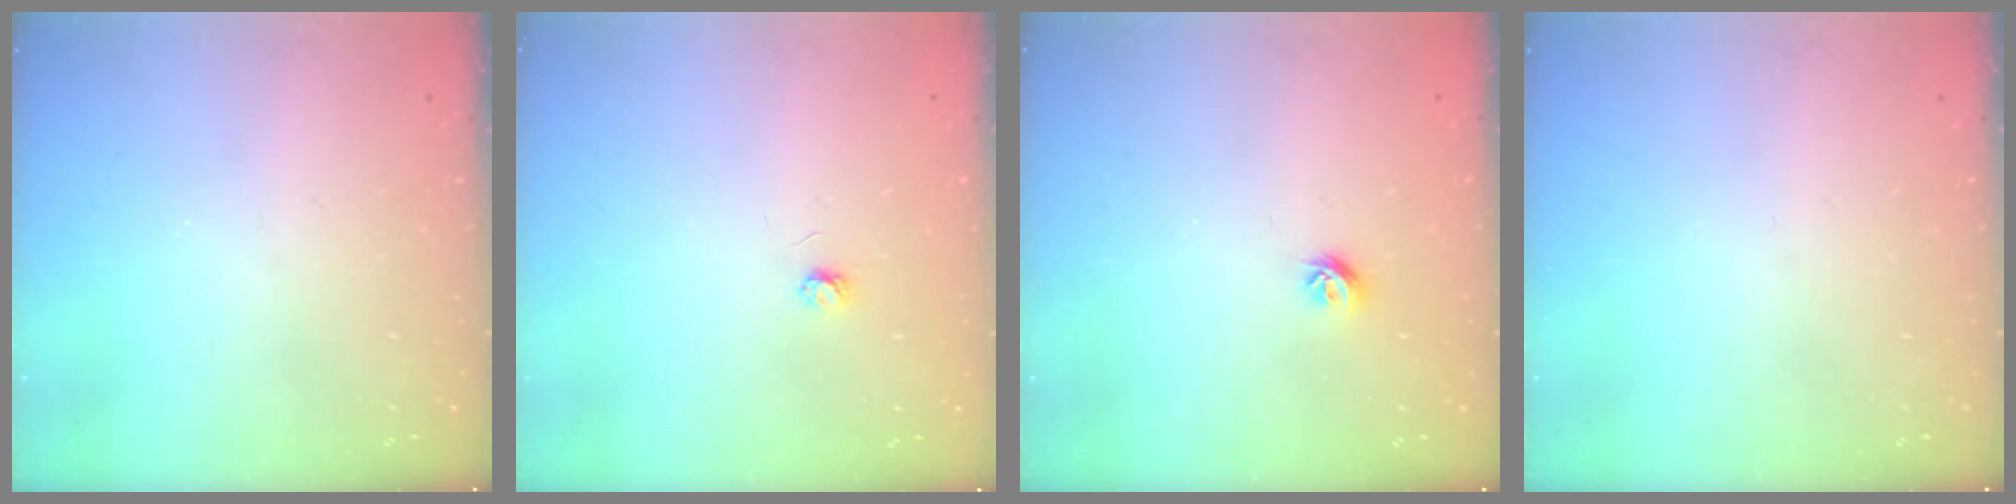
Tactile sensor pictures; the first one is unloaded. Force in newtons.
{"total": 2.9, "press": 2.9, "slide": 0.3}
{"total": 5.4, "press": 5.3, "slide": 0.9}
{"total": 0.0}